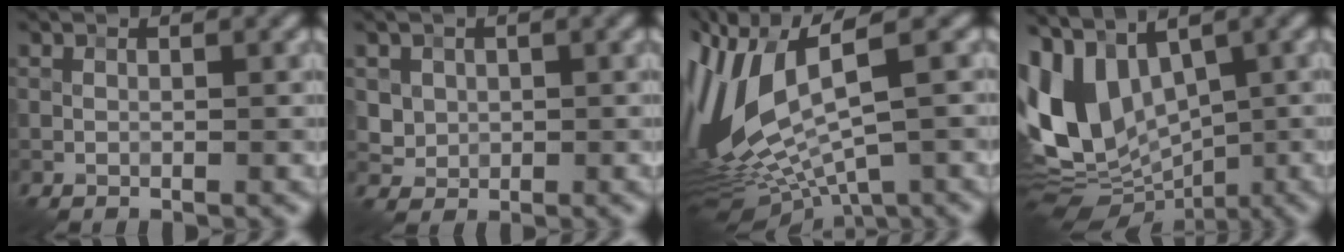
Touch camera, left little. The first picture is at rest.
{"total": 2.5, "force": [0.9, 2.1, 0.9], "torque": [-0.024, 0.001, 0.034]}
{"total": 11.8, "force": [0.0, 4.6, 10.9], "torque": [-0.250, -0.010, 0.023]}
{"total": 11.2, "force": [1.6, 7.7, 8.0], "torque": [-0.169, 0.000, 0.015]}